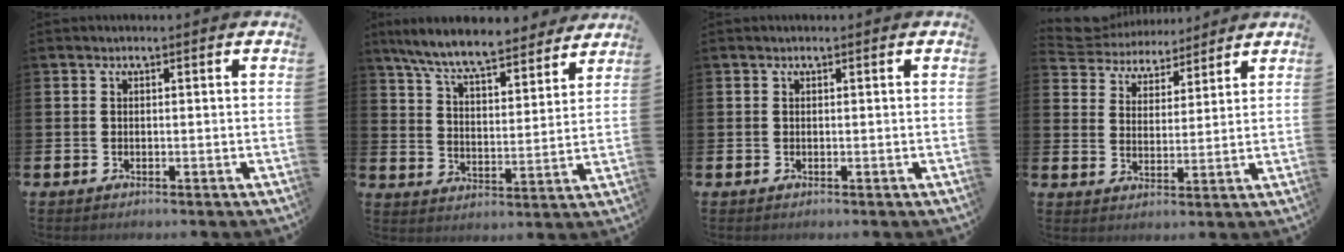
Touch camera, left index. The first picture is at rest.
{"total": 8.6, "force": [8.0, 1.1, 2.9], "torque": [-0.087, -0.050, 0.141]}
{"total": 0.0}
{"total": 5.1, "force": [4.8, 1.5, -0.7], "torque": [-0.020, -0.031, 0.086]}